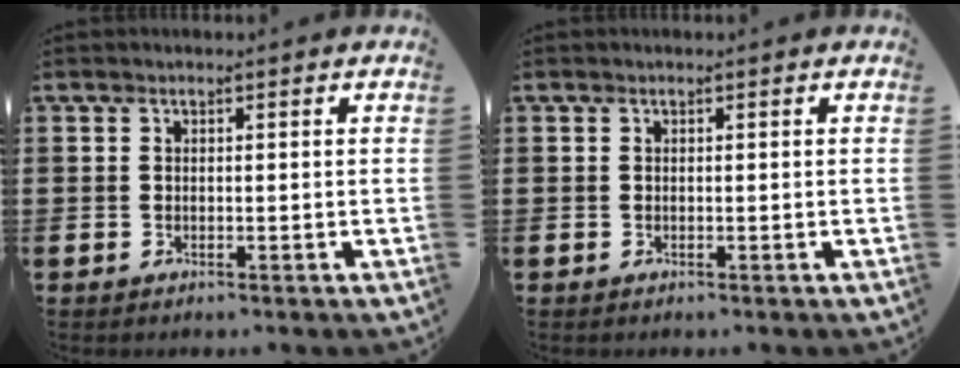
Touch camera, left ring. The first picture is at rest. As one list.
[{"total": 0.0}]